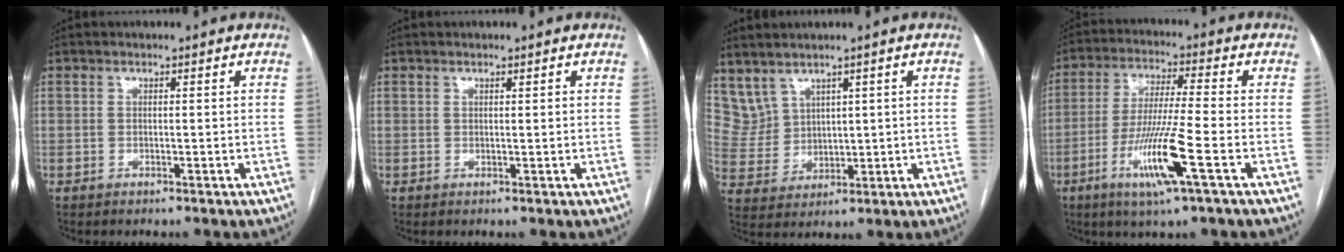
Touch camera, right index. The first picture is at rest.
{"total": 0.6, "force": [0.4, 0.1, 0.4], "torque": [-0.008, -0.002, 0.005]}
{"total": 5.6, "force": [4.3, 3.4, 1.1], "torque": [-0.035, 0.018, 0.109]}
{"total": 11.6, "force": [-4.5, -0.5, 10.7], "torque": [-0.211, -0.020, -0.087]}